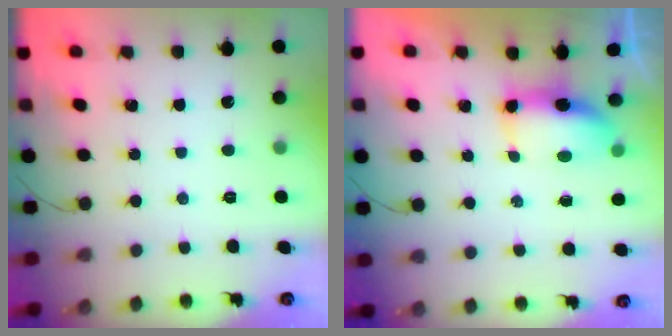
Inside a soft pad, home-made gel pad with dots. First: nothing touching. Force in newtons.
{"total": 6.6, "press": 6.6, "slide": 0.6}